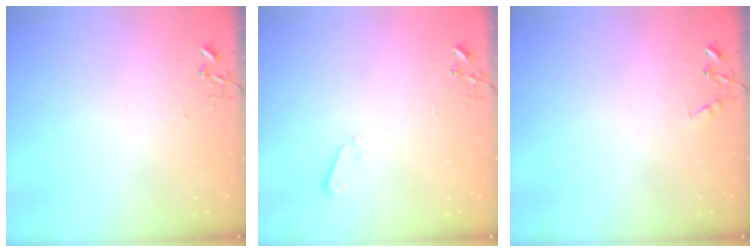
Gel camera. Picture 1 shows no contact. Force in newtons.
{"total": 3.3, "press": 3.2, "slide": 0.7}
{"total": 7.5, "press": 7.5, "slide": 0.4}